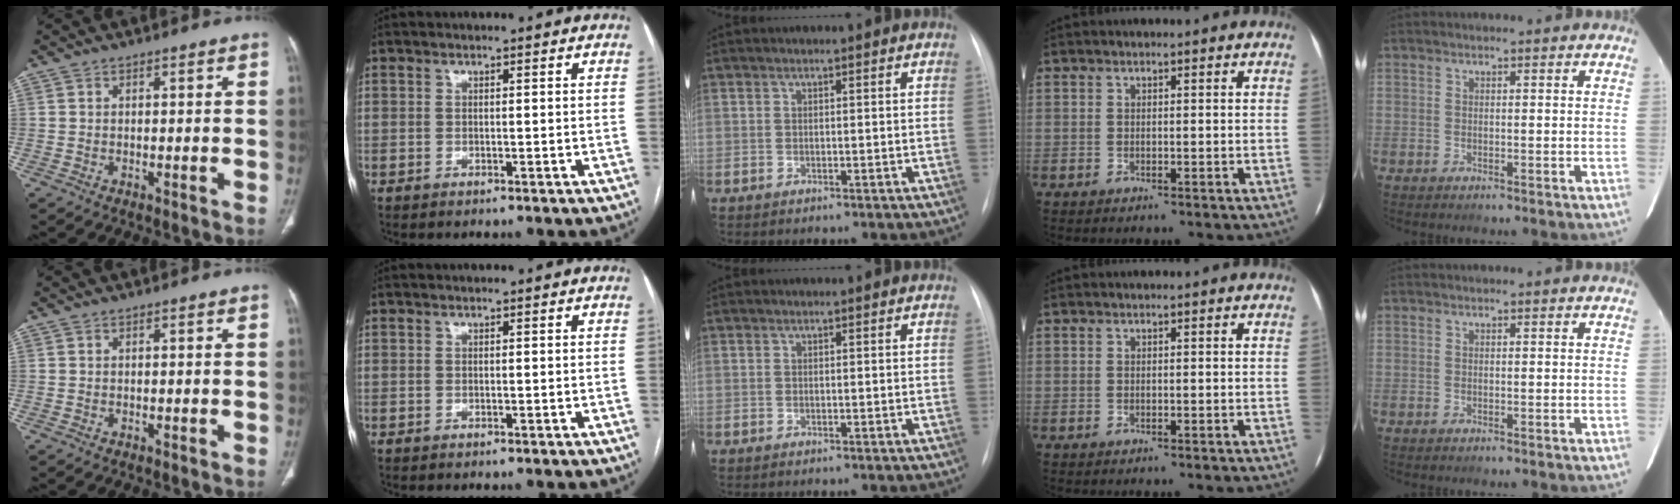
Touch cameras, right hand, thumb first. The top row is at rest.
{}